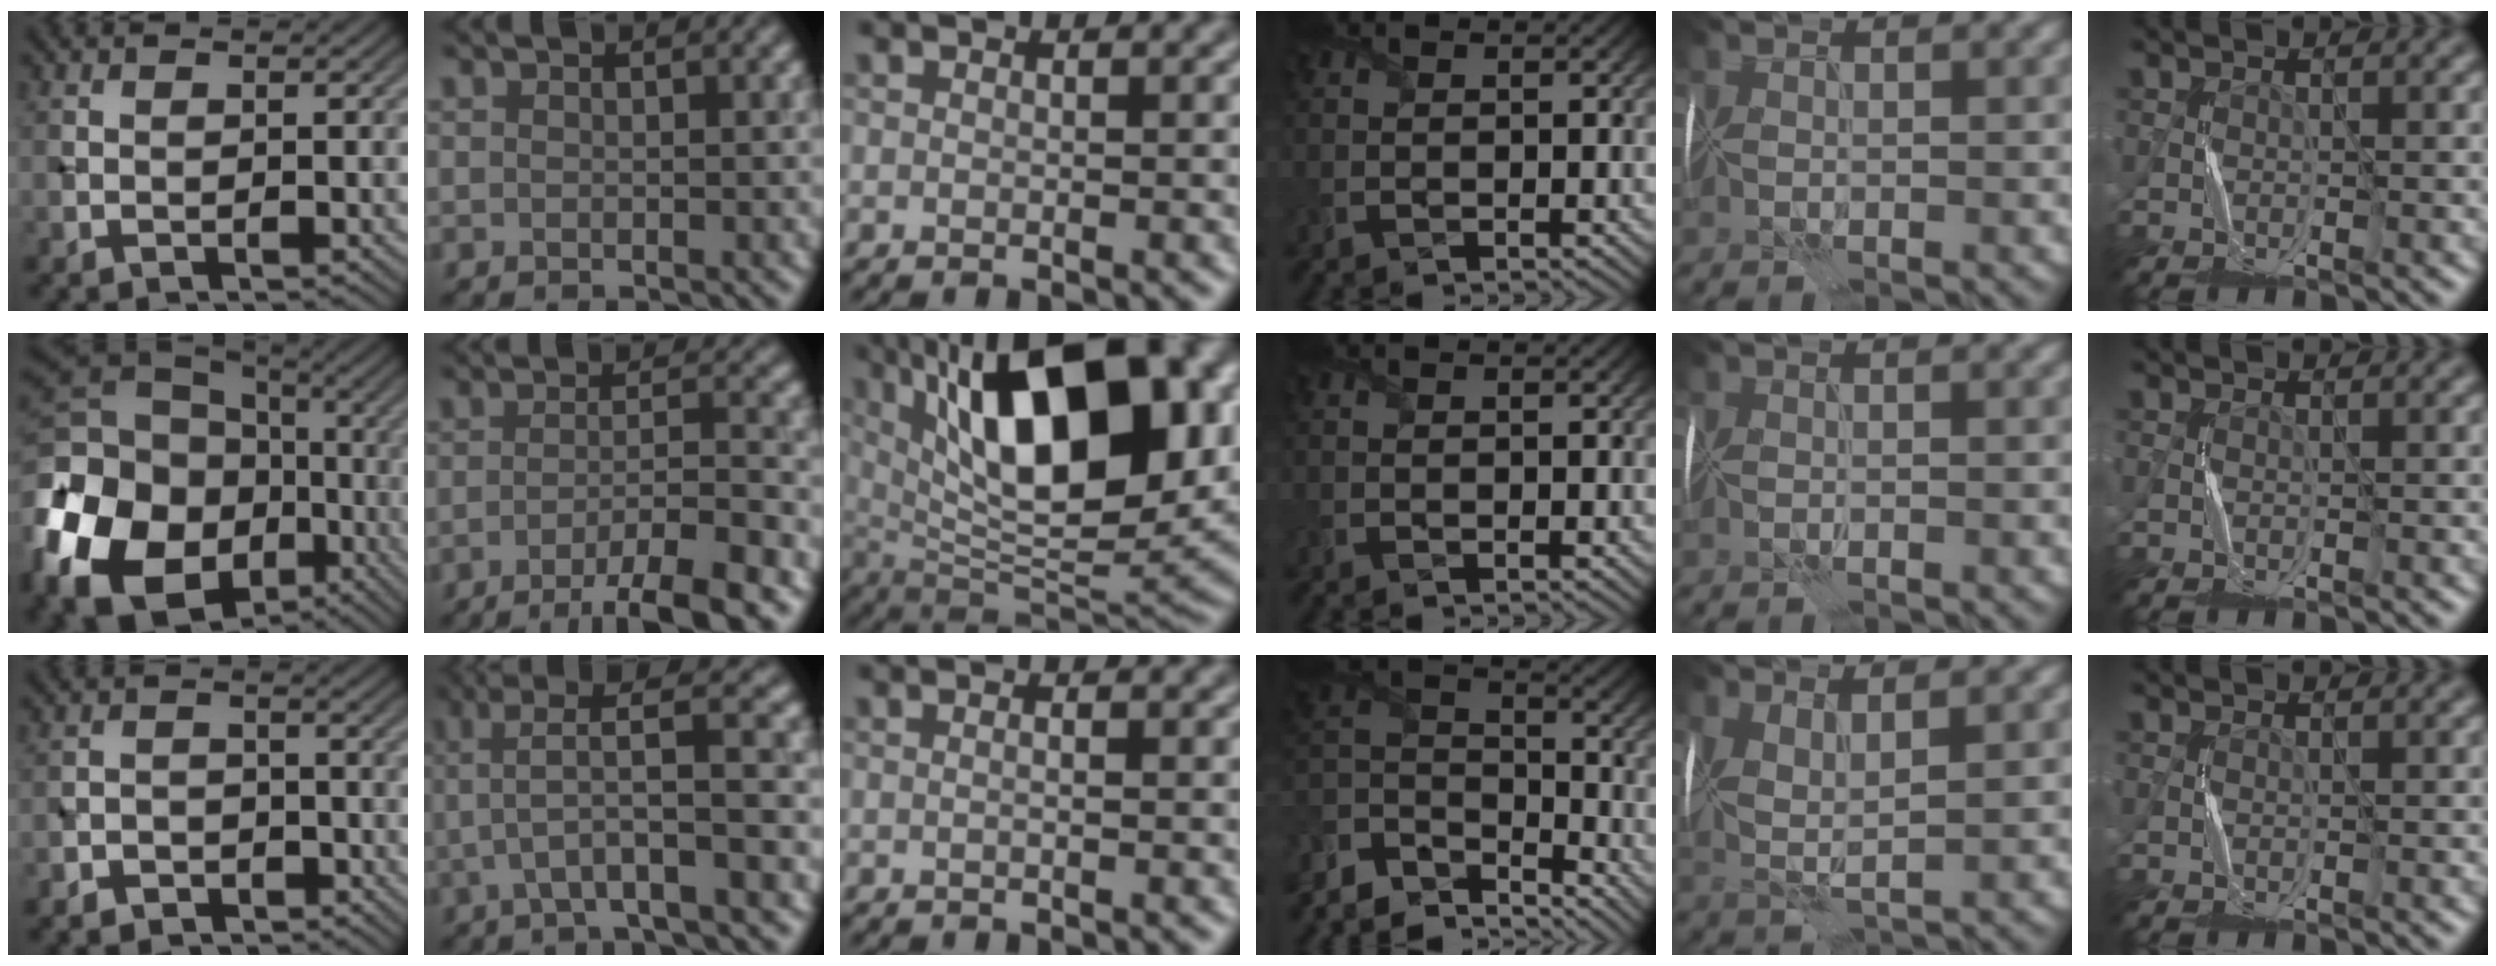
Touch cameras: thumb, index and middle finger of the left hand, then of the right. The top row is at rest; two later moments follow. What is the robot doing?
{"motion": "fold", "object": "memory foam"}